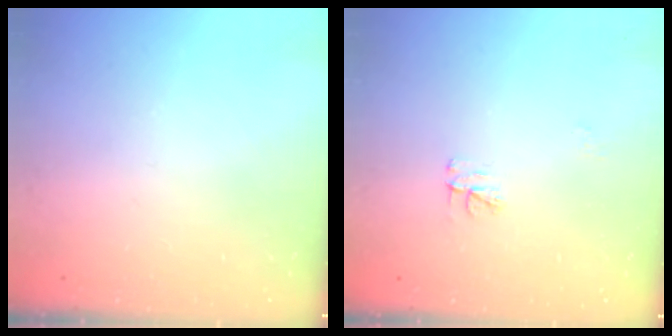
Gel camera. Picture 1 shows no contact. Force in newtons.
{"total": 3.9, "press": 3.9, "slide": 0.2}